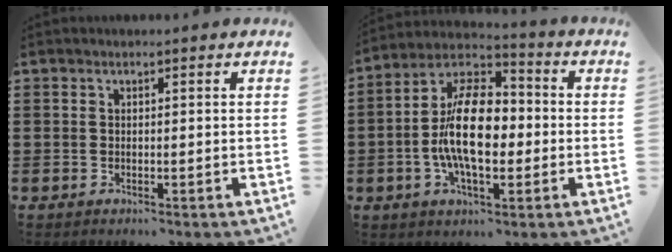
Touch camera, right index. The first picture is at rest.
{"total": 12.7, "force": [-1.4, 6.6, 10.8], "torque": [-0.229, 0.000, -0.032]}